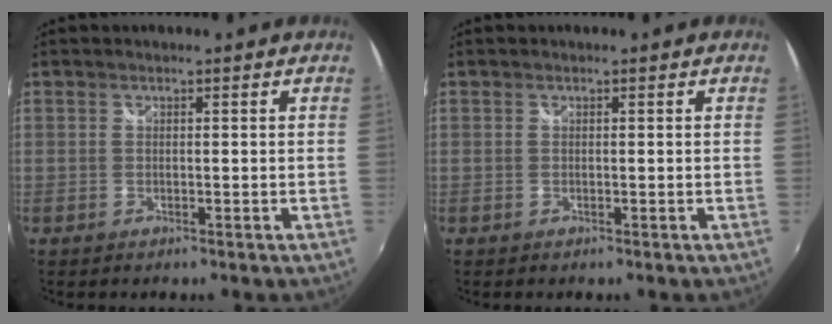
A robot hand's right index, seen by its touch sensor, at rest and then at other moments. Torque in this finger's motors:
{"motor_torque": [-0.03, 0.00, 0.01, 0.01]}